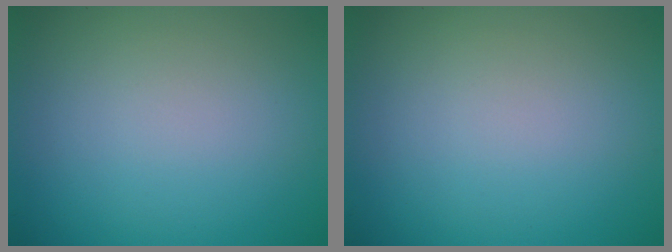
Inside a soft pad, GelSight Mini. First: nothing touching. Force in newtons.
{"total": 0.0}